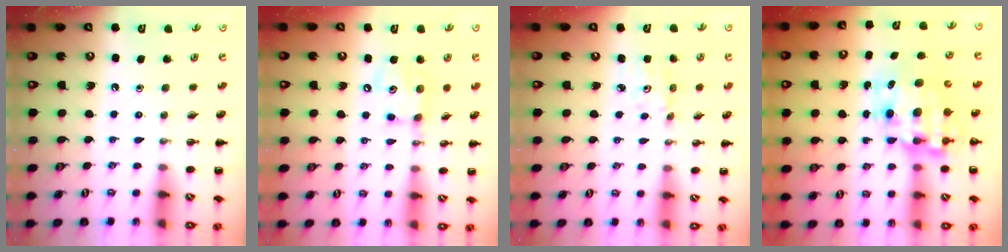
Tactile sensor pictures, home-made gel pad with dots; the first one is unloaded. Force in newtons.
{"total": 8.1, "press": 8.0, "slide": 1.2}
{"total": 1.6, "press": 1.5, "slide": 0.3}
{"total": 9.6, "press": 9.1, "slide": 3.0}